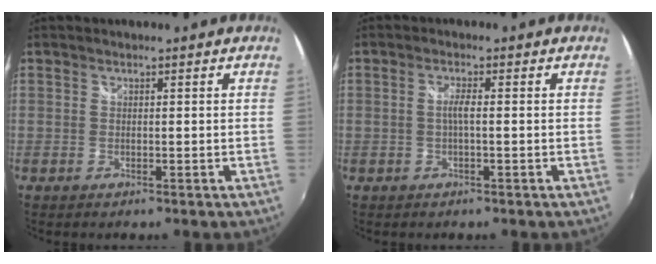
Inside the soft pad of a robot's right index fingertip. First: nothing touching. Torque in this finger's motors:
{"motor_torque": [0.46, 0.02, 0.21, 0.04]}